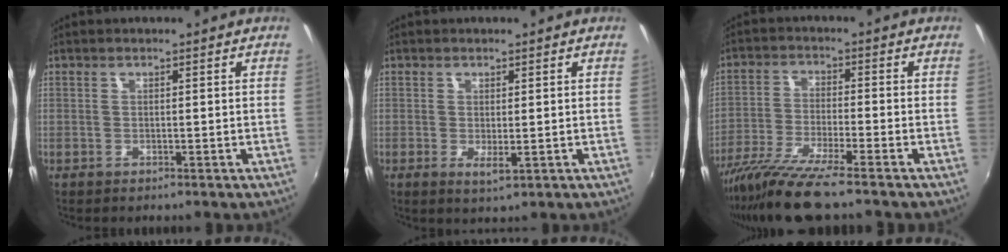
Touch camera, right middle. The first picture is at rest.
{"total": 2.3, "force": [-0.2, 0.5, 2.2], "torque": [-0.038, -0.008, -0.001]}
{"total": 11.4, "force": [-9.3, -0.1, 6.5], "torque": [-0.137, -0.038, -0.172]}